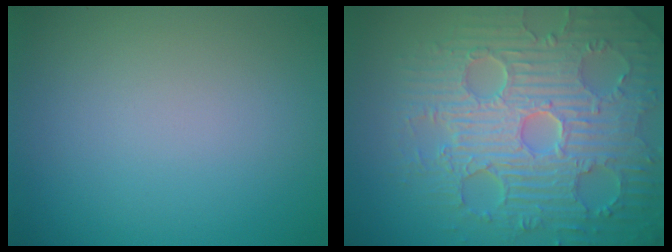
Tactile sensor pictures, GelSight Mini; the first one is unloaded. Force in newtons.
{"total": 9.2, "press": 6.8, "slide": 6.2}